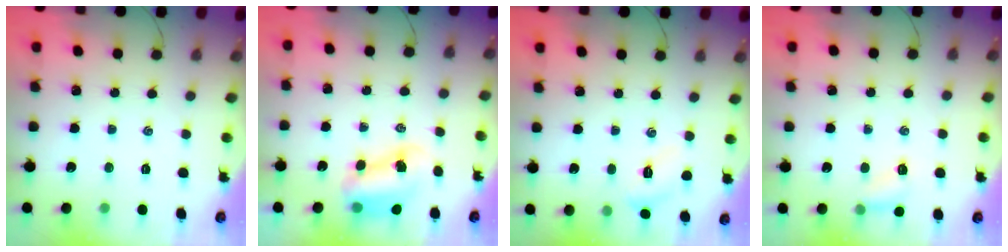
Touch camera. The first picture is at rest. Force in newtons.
{"total": 8.1, "press": 7.9, "slide": 1.3}
{"total": 3.6, "press": 3.5, "slide": 0.9}
{"total": 5.4, "press": 5.2, "slide": 1.2}